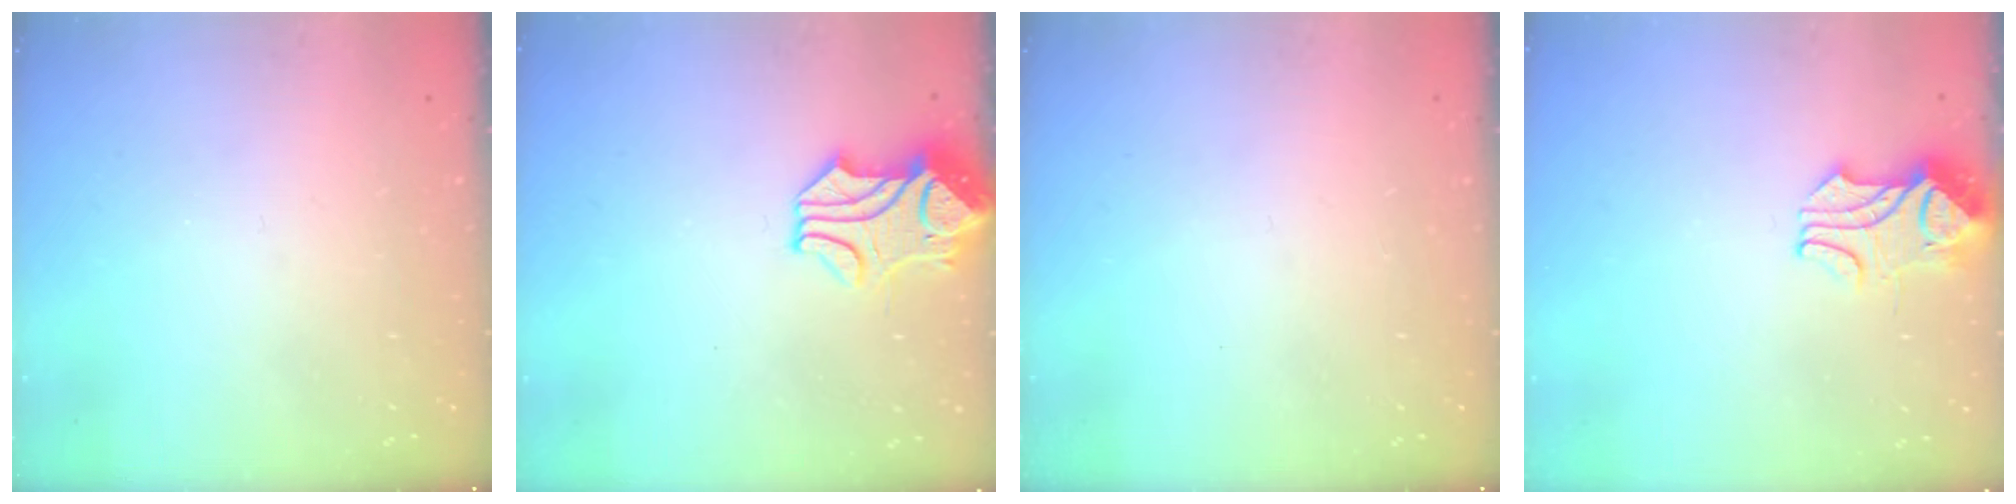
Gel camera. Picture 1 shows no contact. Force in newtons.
{"total": 2.0, "press": 1.6, "slide": 1.1}
{"total": 0.0}
{"total": 2.3, "press": 2.1, "slide": 0.8}